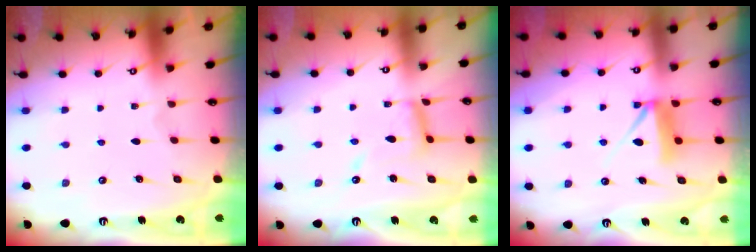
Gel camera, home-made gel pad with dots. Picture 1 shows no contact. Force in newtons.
{"total": 11.8, "press": 11.7, "slide": 1.1}
{"total": 10.2, "press": 10.1, "slide": 0.7}